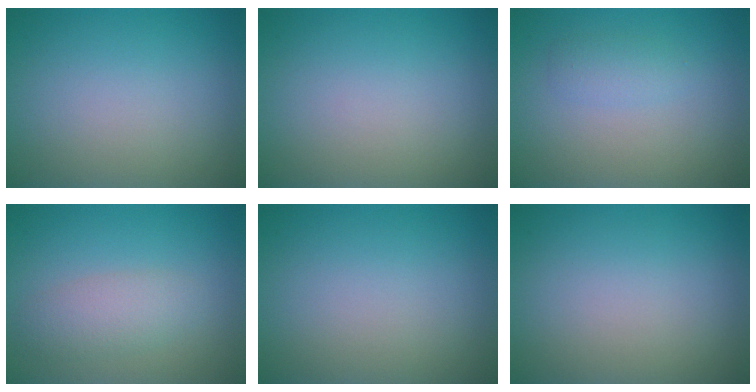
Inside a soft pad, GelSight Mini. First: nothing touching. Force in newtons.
{"total": 0.0}
{"total": 1.5, "press": 1.4, "slide": 0.1}
{"total": 2.7, "press": 2.7, "slide": 0.0}
{"total": 0.0}
{"total": 0.0}